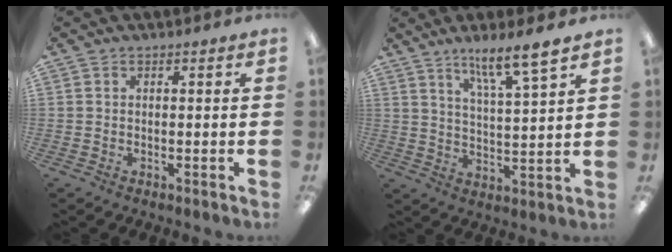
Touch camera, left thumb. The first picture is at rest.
{"total": 9.1, "force": [7.3, 0.7, 5.3], "torque": [-0.090, -0.048, 0.122]}